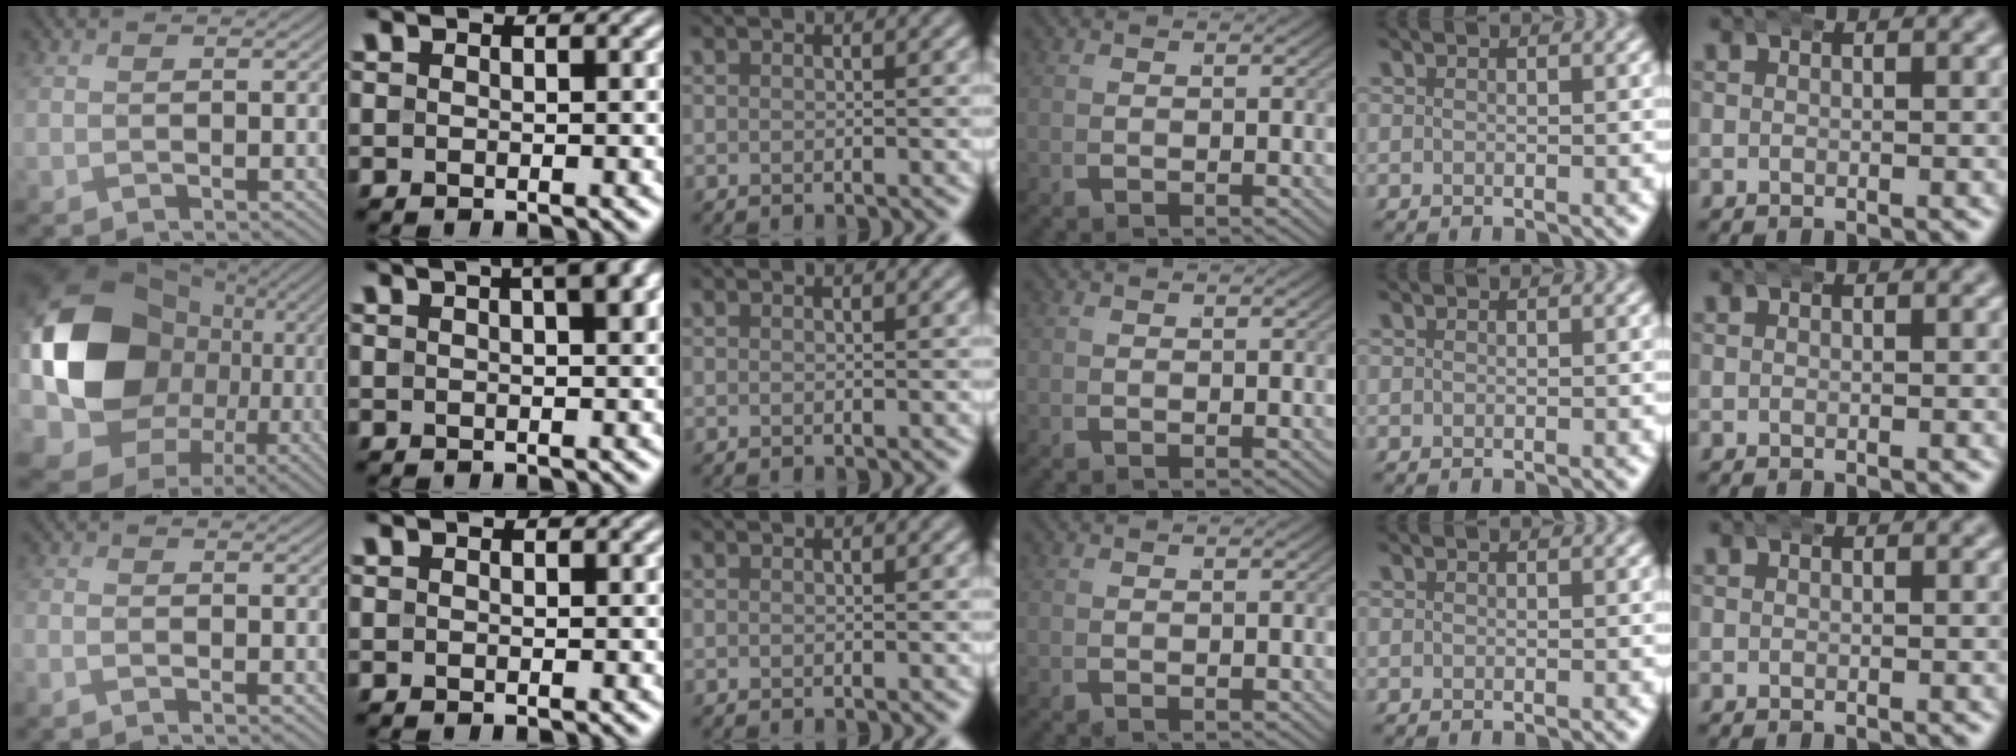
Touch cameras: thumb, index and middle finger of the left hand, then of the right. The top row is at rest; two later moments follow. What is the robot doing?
{"motion": "wrap", "object": "bandana"}